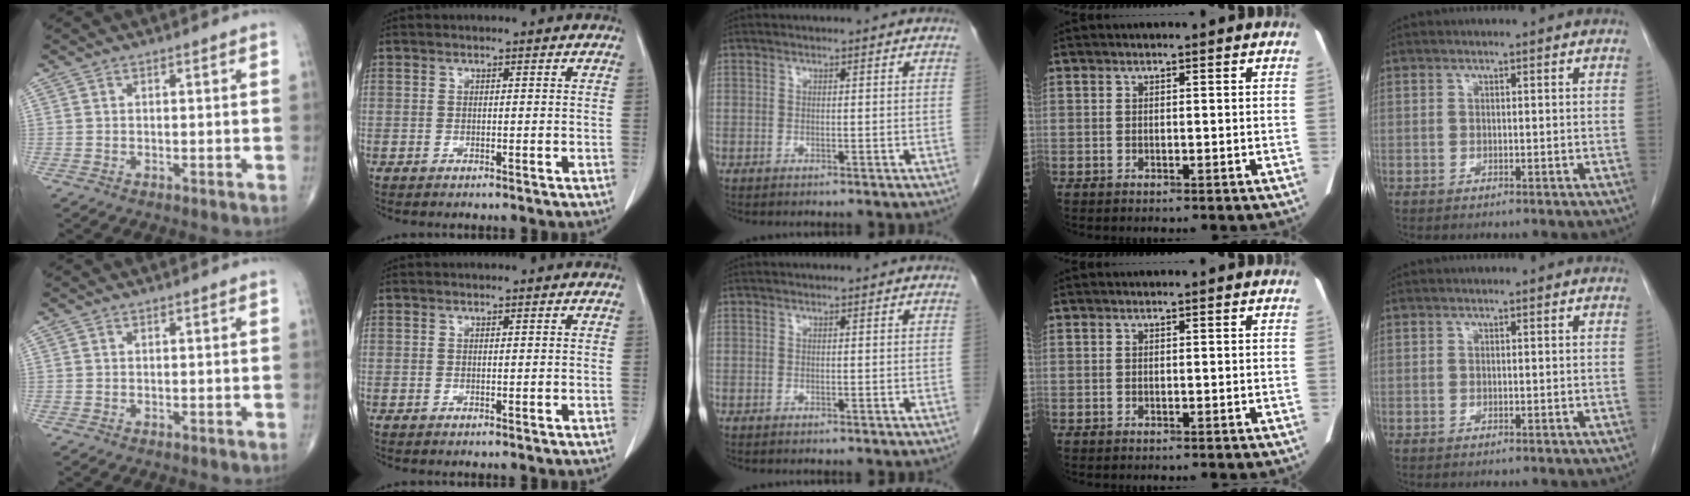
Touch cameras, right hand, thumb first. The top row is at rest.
{}